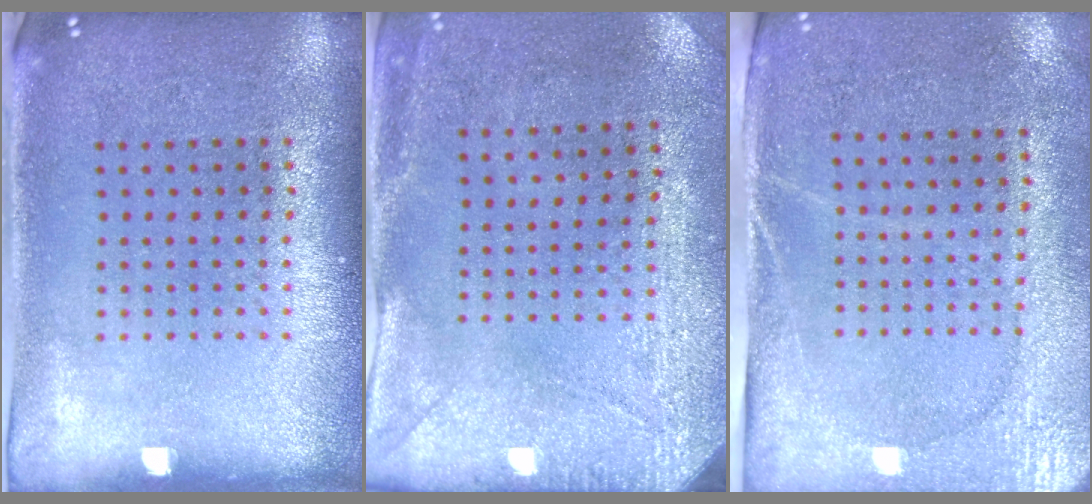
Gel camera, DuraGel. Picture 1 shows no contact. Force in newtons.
{"total": 2.9, "press": 2.3, "slide": 1.8}
{"total": 2.7, "press": 2.3, "slide": 1.4}